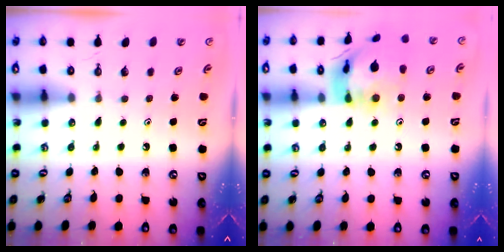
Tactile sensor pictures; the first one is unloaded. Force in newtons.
{"total": 16.3, "press": 16.2, "slide": 1.8}